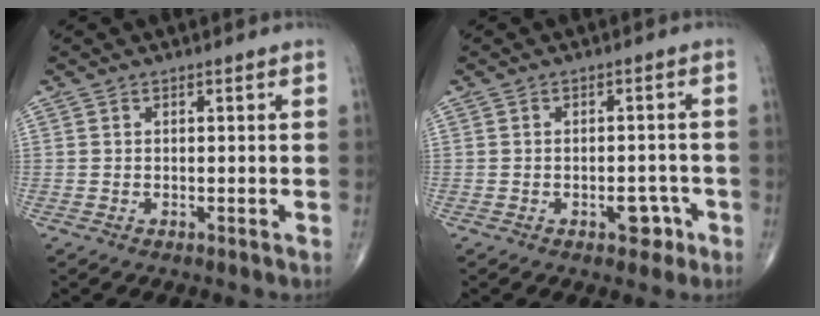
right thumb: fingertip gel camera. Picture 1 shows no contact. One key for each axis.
{"total": 3.8, "fx": -1.8, "fy": 2.3, "fz": 2.5, "tx": -0.017, "ty": 0.013, "tz": -0.021}